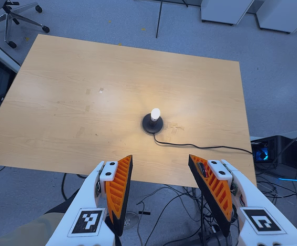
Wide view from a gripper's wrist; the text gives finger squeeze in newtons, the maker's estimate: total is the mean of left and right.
{"total": 0.0}